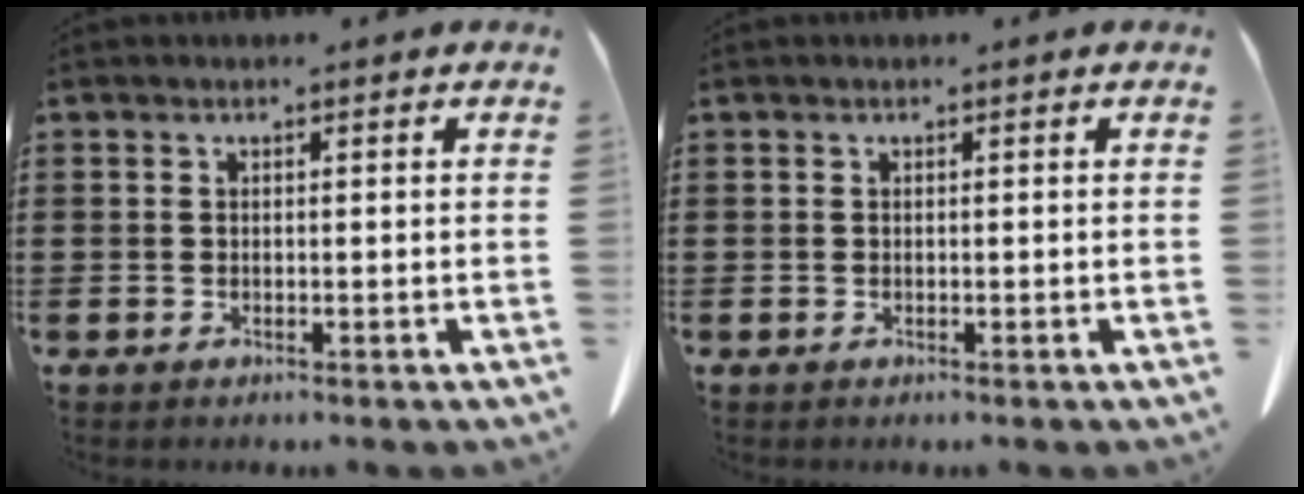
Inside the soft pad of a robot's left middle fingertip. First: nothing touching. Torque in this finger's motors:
{"motor_torque": [0.52, -0.80, 0.04, 0.01]}